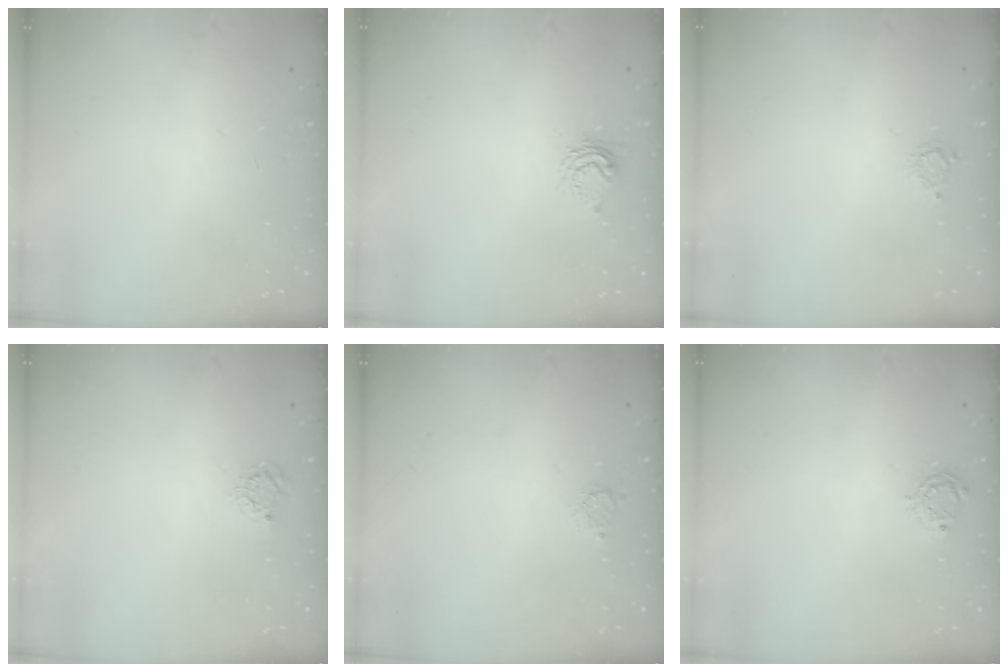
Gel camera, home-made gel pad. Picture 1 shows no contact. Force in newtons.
{"total": 5.8, "press": 5.8, "slide": 0.7}
{"total": 2.6, "press": 2.6, "slide": 0.4}
{"total": 2.5, "press": 2.5, "slide": 0.4}
{"total": 2.4, "press": 2.4, "slide": 0.3}
{"total": 4.8, "press": 4.8, "slide": 0.2}